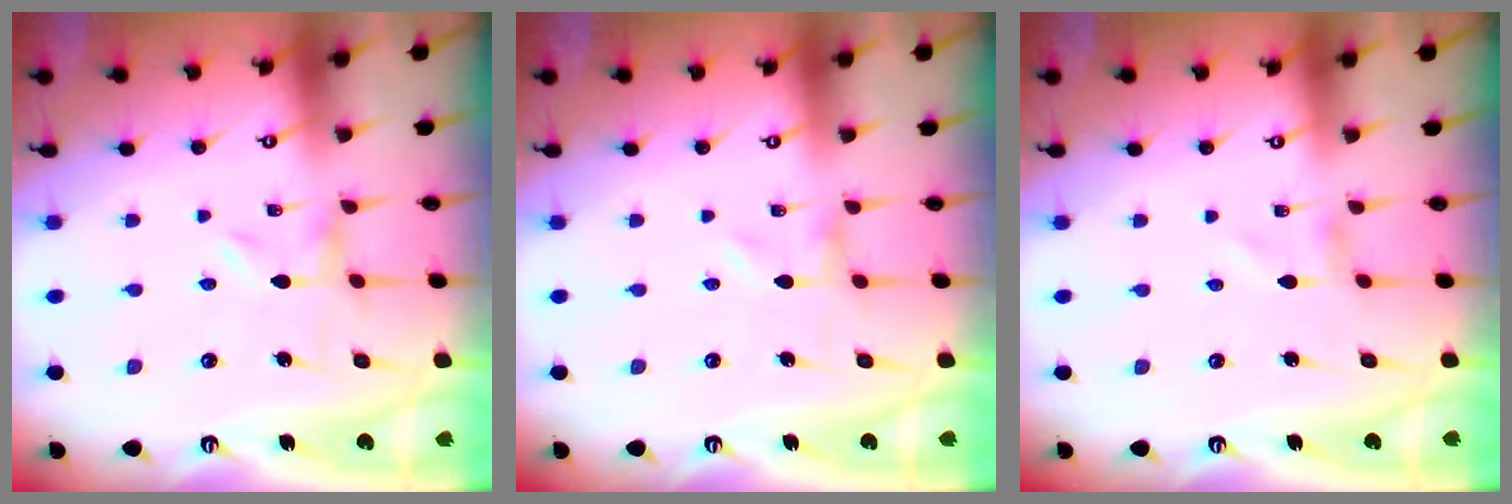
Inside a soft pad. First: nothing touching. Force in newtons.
{"total": 0.0}
{"total": 0.7, "press": 0.6, "slide": 0.1}